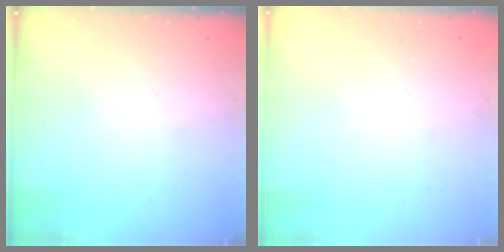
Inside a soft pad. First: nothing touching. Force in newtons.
{"total": 0.0}